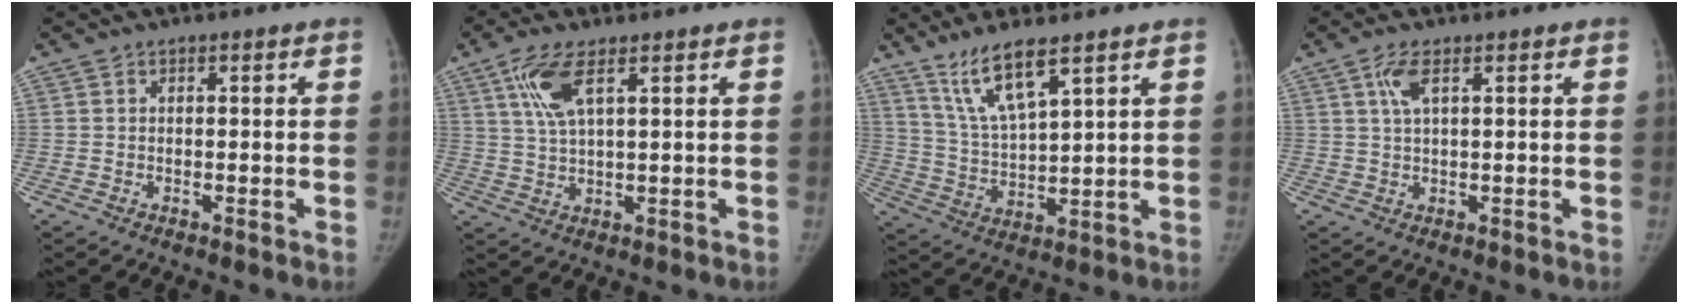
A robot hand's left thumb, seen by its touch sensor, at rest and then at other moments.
{"total": 6.8, "force": [3.2, 2.1, 5.6], "torque": [-0.126, -0.006, 0.067]}
{"total": 9.3, "force": [6.4, 1.7, 6.6], "torque": [-0.126, -0.037, 0.138]}
{"total": 3.3, "force": [1.4, 1.1, 2.8], "torque": [-0.065, 0.004, 0.031]}